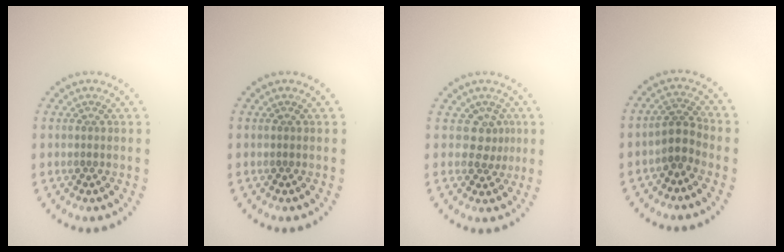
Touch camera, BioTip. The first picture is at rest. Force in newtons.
{"total": 0.0}
{"total": 2.0, "press": 1.4, "slide": 1.4}
{"total": 2.2, "press": 1.8, "slide": 1.3}